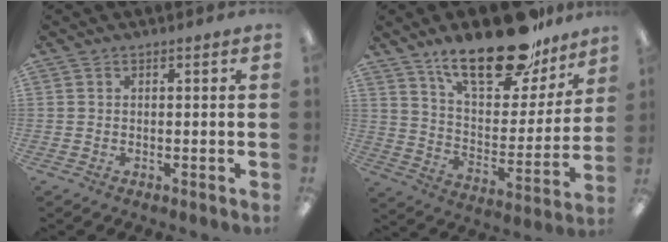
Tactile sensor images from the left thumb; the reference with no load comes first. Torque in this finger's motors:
{"motor_torque": [2.21, 1.18, 1.32, -1.35, 0.11]}